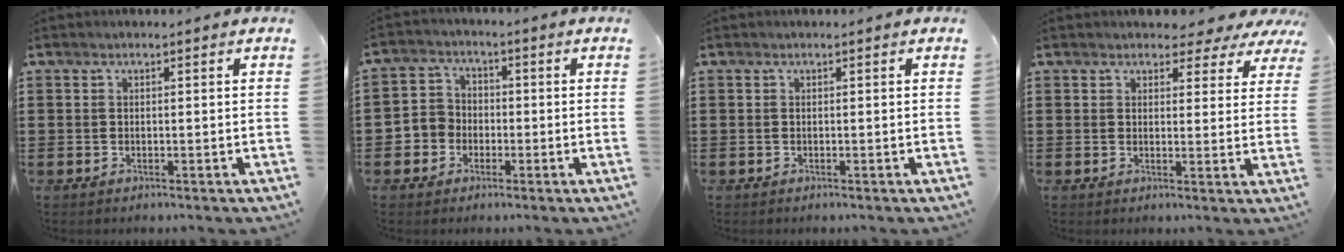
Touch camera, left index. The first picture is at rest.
{"total": 4.0, "force": [-1.8, 3.6, 0.5], "torque": [-0.032, 0.007, -0.042]}
{"total": 0.0}
{"total": 3.1, "force": [2.6, 1.6, 0.8], "torque": [-0.013, -0.008, 0.043]}